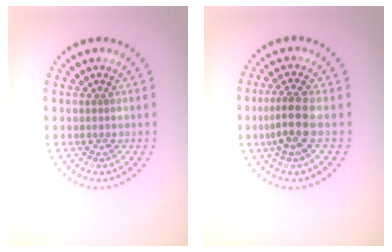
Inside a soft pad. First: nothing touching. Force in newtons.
{"total": 3.1, "press": 2.6, "slide": 1.7}